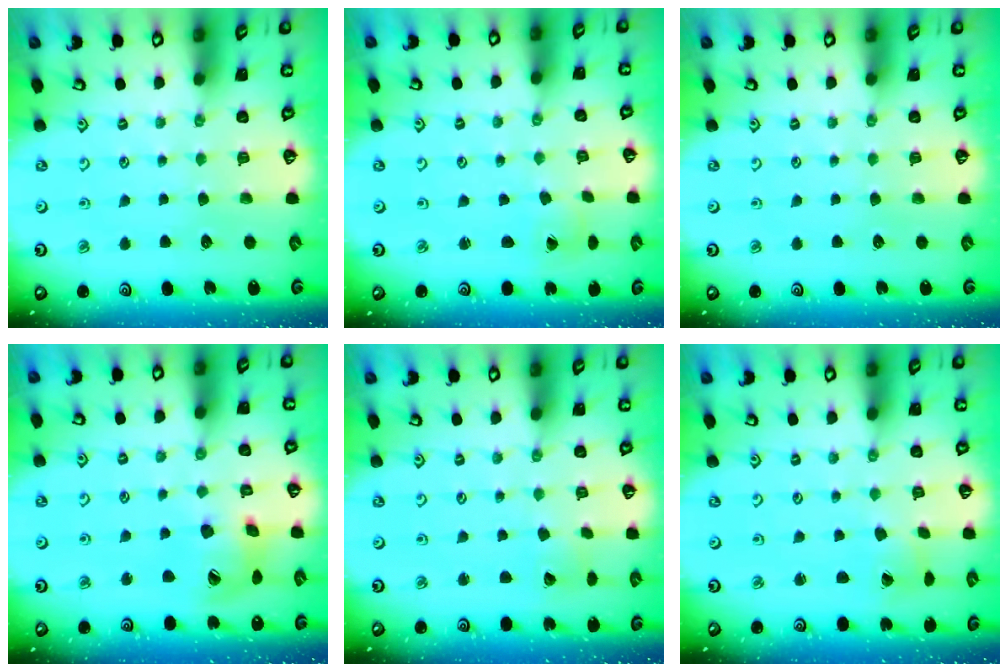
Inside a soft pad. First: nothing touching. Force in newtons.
{"total": 1.8, "press": 1.8, "slide": 0.1}
{"total": 0.0}
{"total": 13.4, "press": 13.3, "slide": 1.8}
{"total": 3.8, "press": 3.8, "slide": 0.4}
{"total": 1.6, "press": 1.6, "slide": 0.1}